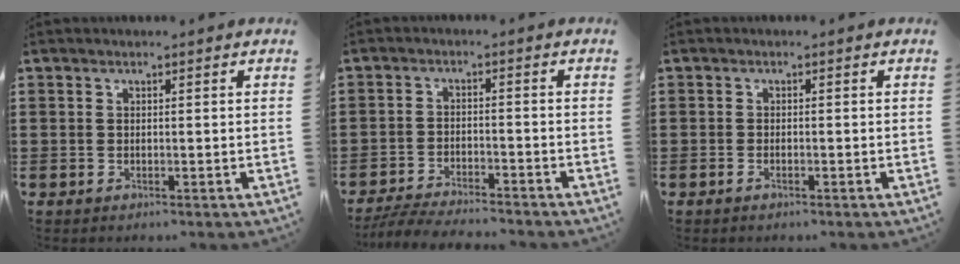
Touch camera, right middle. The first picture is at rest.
{"total": 4.5, "force": [-4.4, 0.1, 1.0], "torque": [-0.032, -0.008, -0.091]}
{"total": 0.8, "force": [-0.6, 0.2, 0.5], "torque": [-0.011, -0.004, -0.010]}